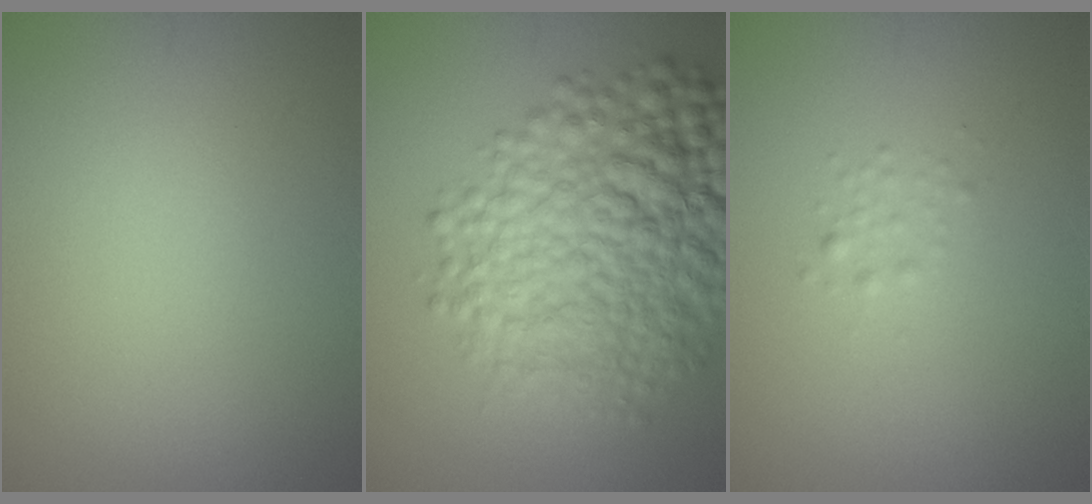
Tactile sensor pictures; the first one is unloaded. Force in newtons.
{"total": 10.9, "press": 10.9, "slide": 0.3}
{"total": 0.8, "press": 0.8, "slide": 0.0}